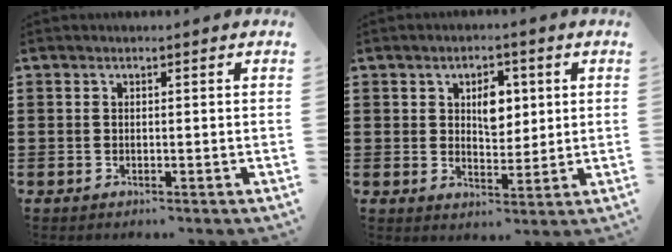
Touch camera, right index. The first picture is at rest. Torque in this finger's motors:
{"motor_torque": [1.08, 0.17, 0.52, 0.11]}